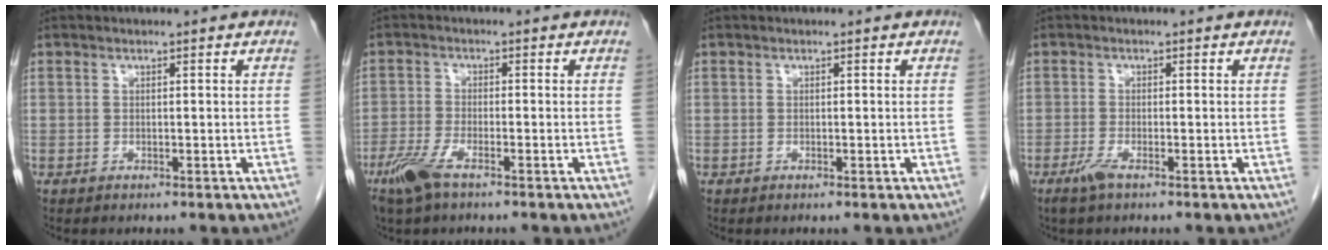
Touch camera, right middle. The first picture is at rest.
{"total": 5.1, "force": [-3.4, 1.1, 3.7], "torque": [-0.089, -0.011, -0.065]}
{"total": 0.0}
{"total": 2.1, "force": [-1.4, 0.2, 1.6], "torque": [-0.039, -0.005, -0.031]}